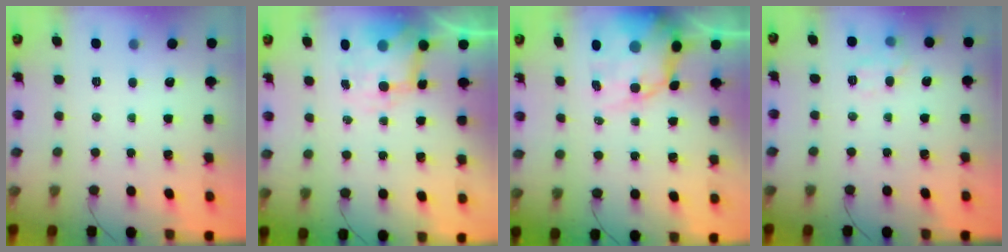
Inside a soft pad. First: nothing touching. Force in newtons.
{"total": 6.5, "press": 6.5, "slide": 0.5}
{"total": 12.2, "press": 11.7, "slide": 3.5}
{"total": 8.1, "press": 8.0, "slide": 1.0}